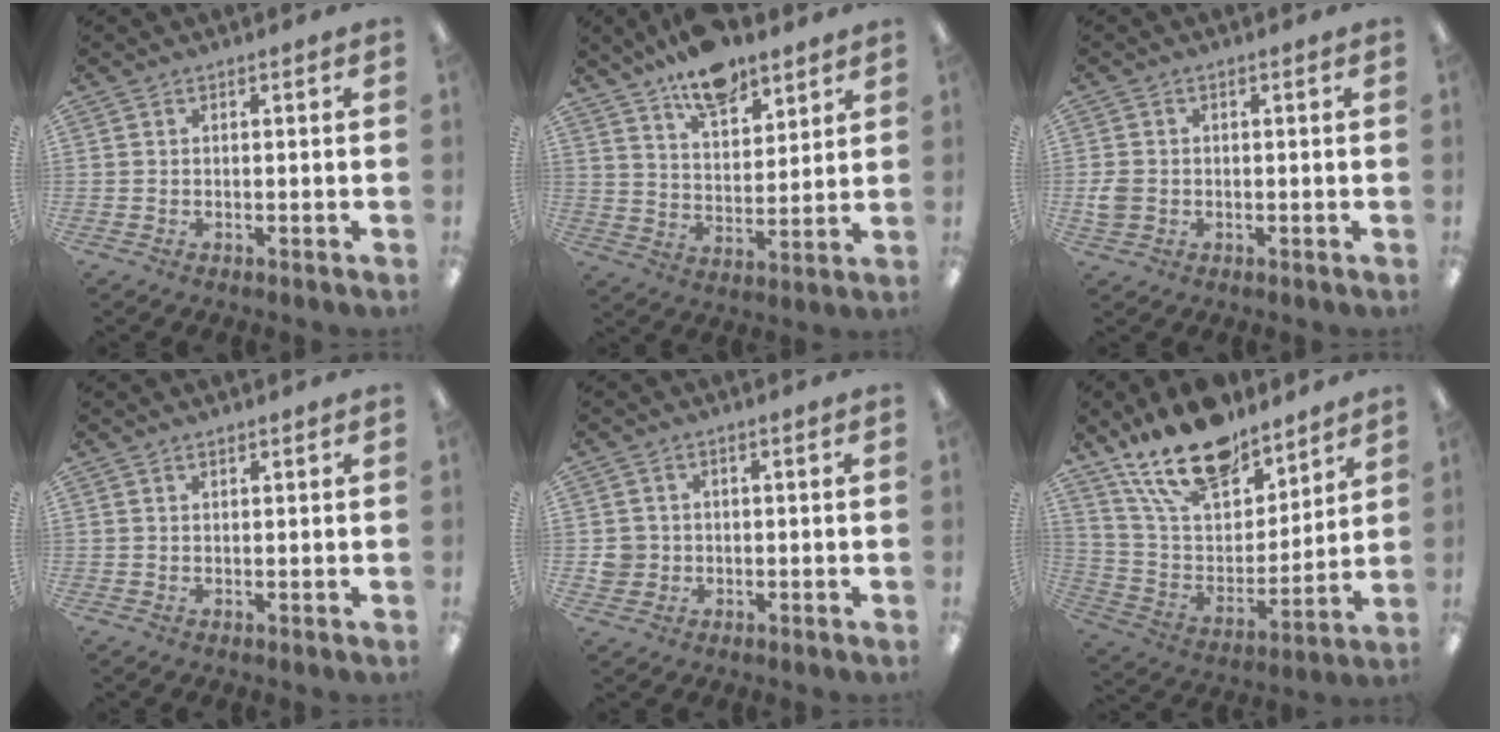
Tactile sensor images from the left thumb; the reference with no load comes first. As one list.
[{"total": 11.8, "force": [9.5, 5.0, 5.0], "torque": [-0.078, -0.053, 0.170]}, {"total": 3.3, "force": [-0.5, 2.8, 1.7], "torque": [-0.018, 0.003, -0.008]}, {"total": 0.8, "force": [0.8, 0.2, 0.2], "torque": [-0.005, -0.001, 0.015]}, {"total": 3.6, "force": [-0.1, 3.5, 0.7], "torque": [-0.009, 0.005, -0.002]}, {"total": 20.1, "force": [15.4, 8.9, 9.4], "torque": [-0.177, -0.089, 0.274]}]